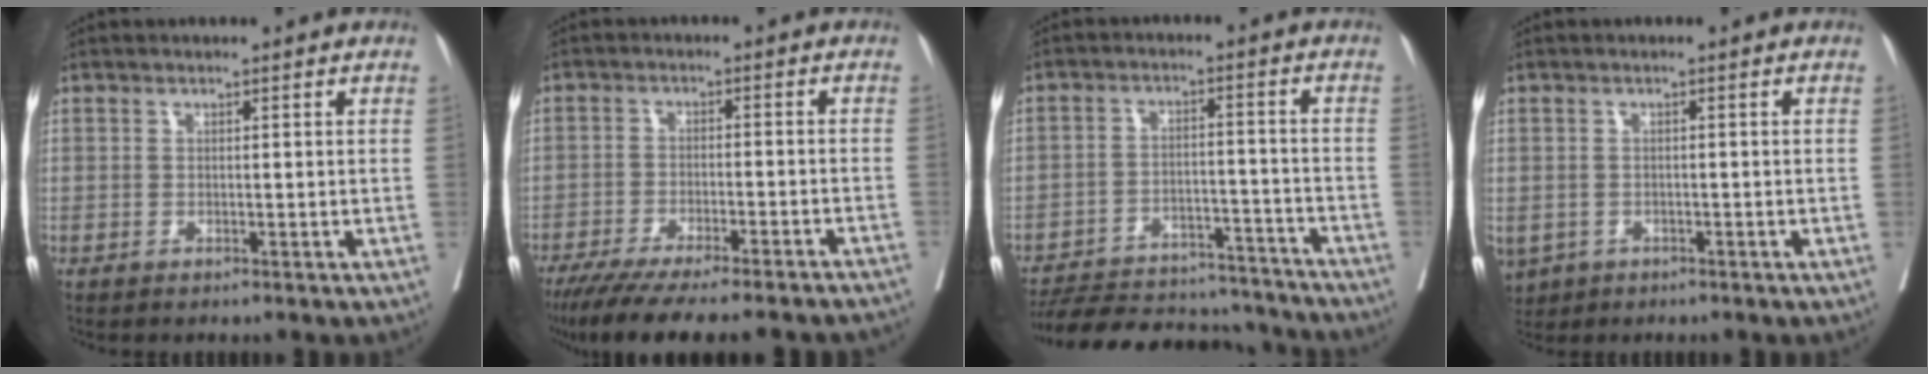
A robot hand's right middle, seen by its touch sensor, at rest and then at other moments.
{"total": 20.3, "force": [-17.9, 1.8, 9.6], "torque": [-0.120, -0.041, -0.244]}
{"total": 19.5, "force": [-18.2, 5.0, 5.0], "torque": [-0.101, 0.004, -0.253]}
{"total": 6.3, "force": [-3.0, 5.1, 2.2], "torque": [-0.061, -0.003, -0.042]}